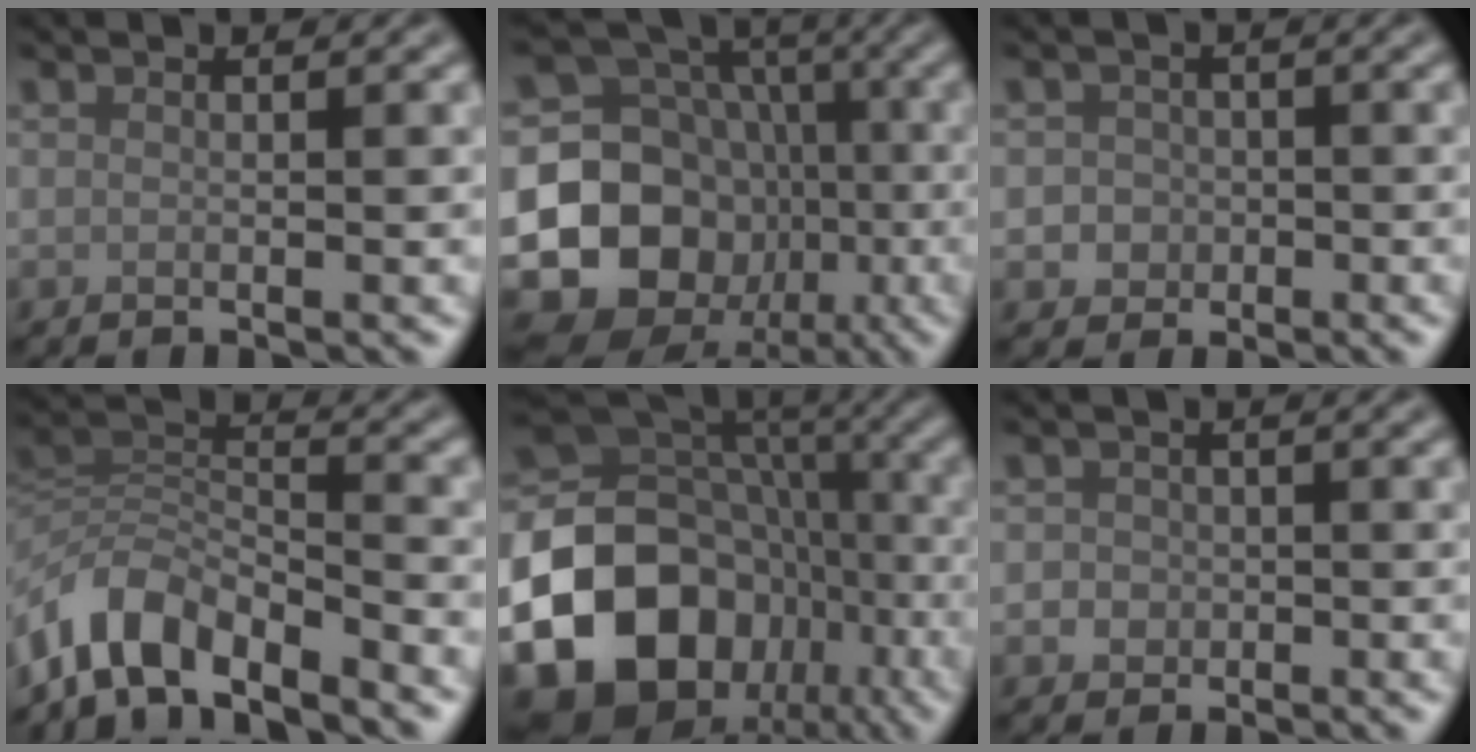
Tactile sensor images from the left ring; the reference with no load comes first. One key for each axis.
{"total": 21.0, "fx": -7.1, "fy": 18.1, "fz": 7.9, "tx": -0.166, "ty": -0.020, "tz": -0.143}
{"total": 2.2, "fx": -0.4, "fy": 2.1, "fz": 0.5, "tx": 0.013, "ty": 0.000, "tz": -0.017}
{"total": 6.4, "fx": -5.2, "fy": 2.3, "fz": 3.0, "tx": -0.046, "ty": -0.001, "tz": -0.108}
{"total": 20.2, "fx": -7.2, "fy": 16.2, "fz": 9.8, "tx": -0.191, "ty": -0.020, "tz": -0.121}
{"total": 2.2, "fx": -0.4, "fy": 2.1, "fz": 0.5, "tx": 0.010, "ty": 0.005, "tz": -0.017}